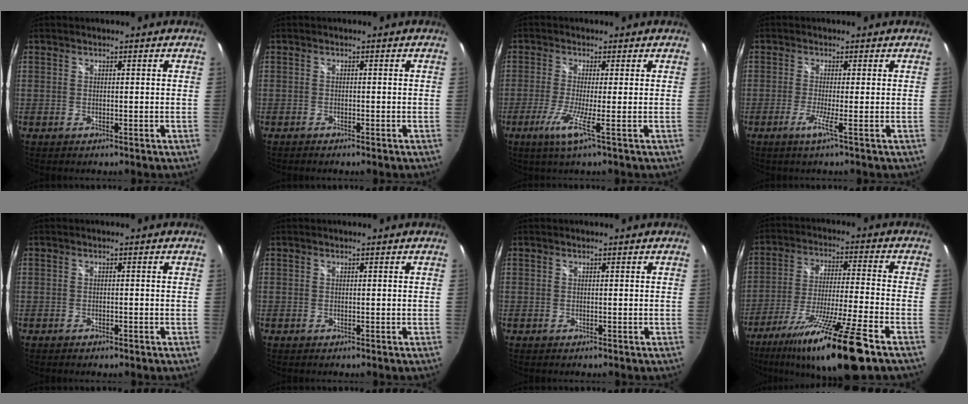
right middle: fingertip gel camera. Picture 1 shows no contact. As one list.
[{"total": 0.9, "force": [-0.8, 0.1, 0.4], "torque": [-0.008, -0.003, -0.014]}, {"total": 5.1, "force": [-2.1, -1.3, 4.5], "torque": [-0.116, -0.015, -0.045]}, {"total": 2.6, "force": [-1.1, -1.1, 2.1], "torque": [-0.049, -0.010, -0.029]}, {"total": 1.5, "force": [-1.2, 0.6, 0.7], "torque": [-0.014, -0.005, -0.018]}, {"total": 0.0}, {"total": 0.0}, {"total": 19.5, "force": [-13.7, -0.5, 13.9], "torque": [-0.263, -0.045, -0.231]}]